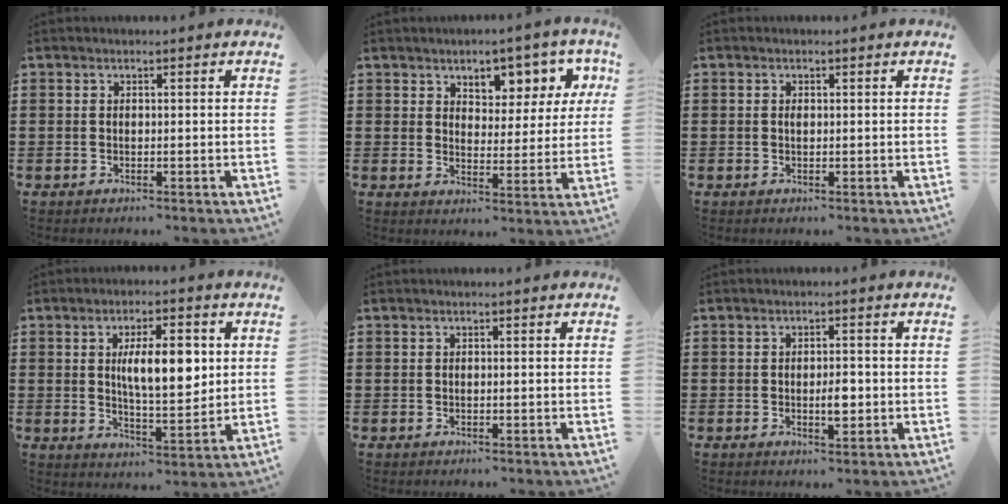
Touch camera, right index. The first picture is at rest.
{"total": 5.1, "force": [3.9, 2.9, 1.5], "torque": [-0.031, -0.025, 0.061]}
{"total": 0.5, "force": [0.1, 0.3, 0.4], "torque": [-0.010, -0.002, 0.003]}
{"total": 9.2, "force": [1.9, 3.4, 8.3], "torque": [-0.138, 0.000, 0.027]}
{"total": 0.0}
{"total": 3.3, "force": [-0.4, 1.3, 3.0], "torque": [-0.047, -0.002, -0.009]}